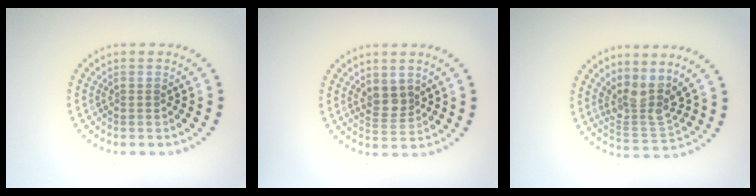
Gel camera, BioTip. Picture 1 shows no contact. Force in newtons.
{"total": 2.0, "press": 1.8, "slide": 0.9}
{"total": 3.5, "press": 2.8, "slide": 2.1}